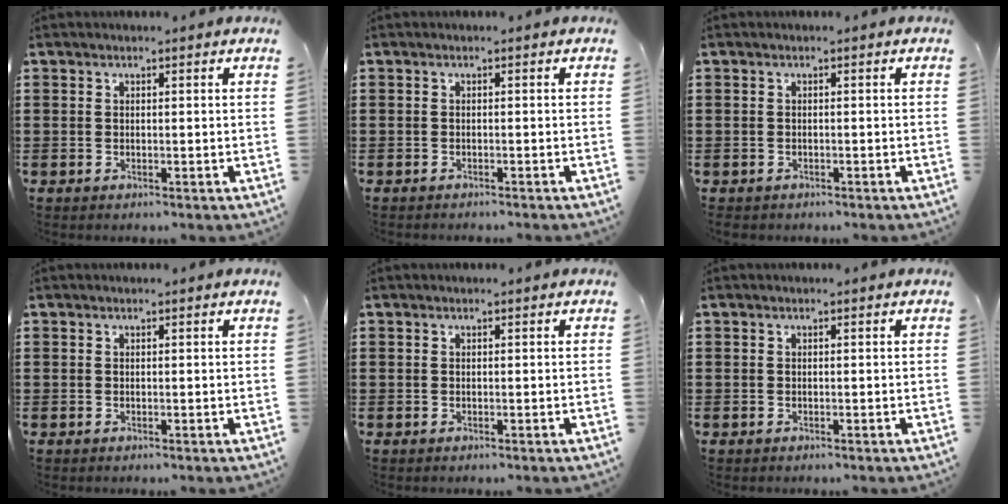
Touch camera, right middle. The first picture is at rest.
{"total": 0.5, "force": [-0.5, -0.1, 0.0], "torque": [-0.002, -0.002, -0.010]}
{"total": 0.5, "force": [-0.5, 0.2, -0.1], "torque": [-0.002, -0.001, -0.011]}
{"total": 0.0}
{"total": 0.0}
{"total": 0.0}